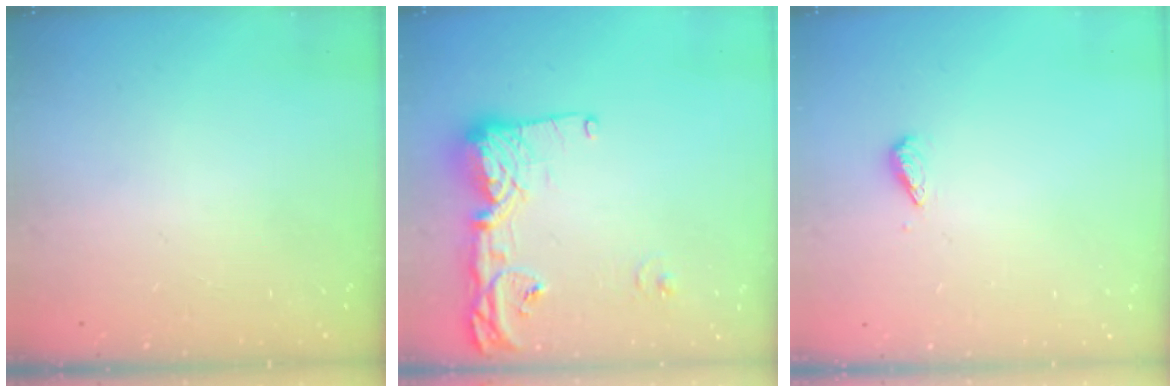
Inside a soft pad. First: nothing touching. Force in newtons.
{"total": 14.9, "press": 14.8, "slide": 1.2}
{"total": 3.0, "press": 2.9, "slide": 0.6}